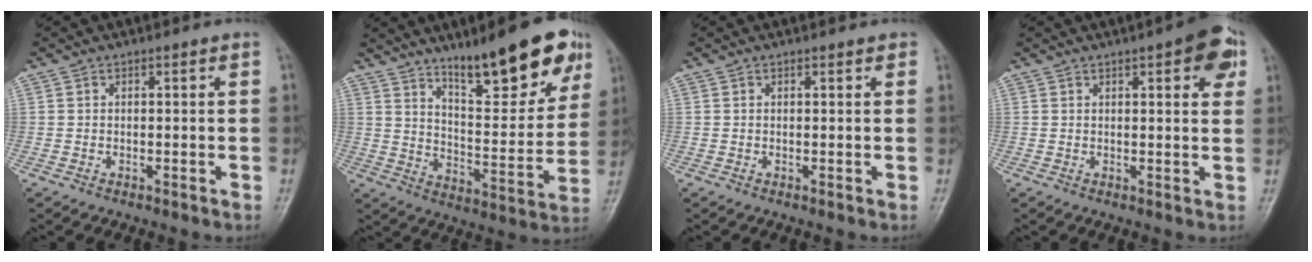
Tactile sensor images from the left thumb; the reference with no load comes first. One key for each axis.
{"total": 18.8, "fx": 12.1, "fy": 5.0, "fz": 13.5, "tx": -0.151, "ty": -0.065, "tz": 0.190}
{"total": 0.9, "fx": 0.6, "fy": 0.4, "fz": 0.6, "tx": -0.005, "ty": -0.001, "tz": 0.003}
{"total": 7.6, "fx": 3.4, "fy": 2.4, "fz": 6.4, "tx": -0.060, "ty": -0.005, "tz": 0.035}